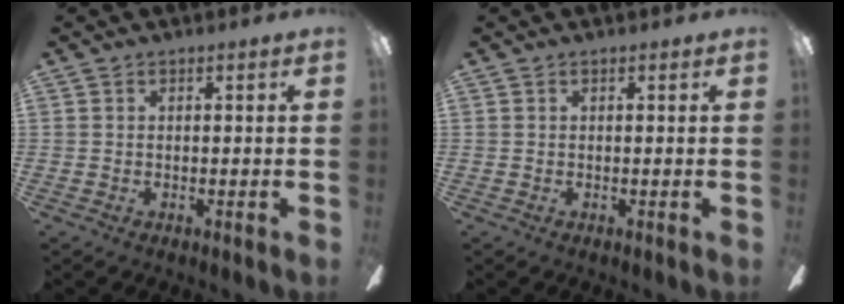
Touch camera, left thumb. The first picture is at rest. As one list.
[{"total": 0.0}]